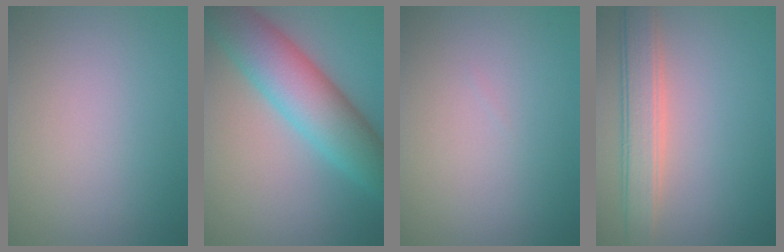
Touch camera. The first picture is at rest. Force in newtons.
{"total": 8.9, "press": 8.9, "slide": 0.2}
{"total": 0.0}
{"total": 4.3, "press": 4.3, "slide": 0.4}